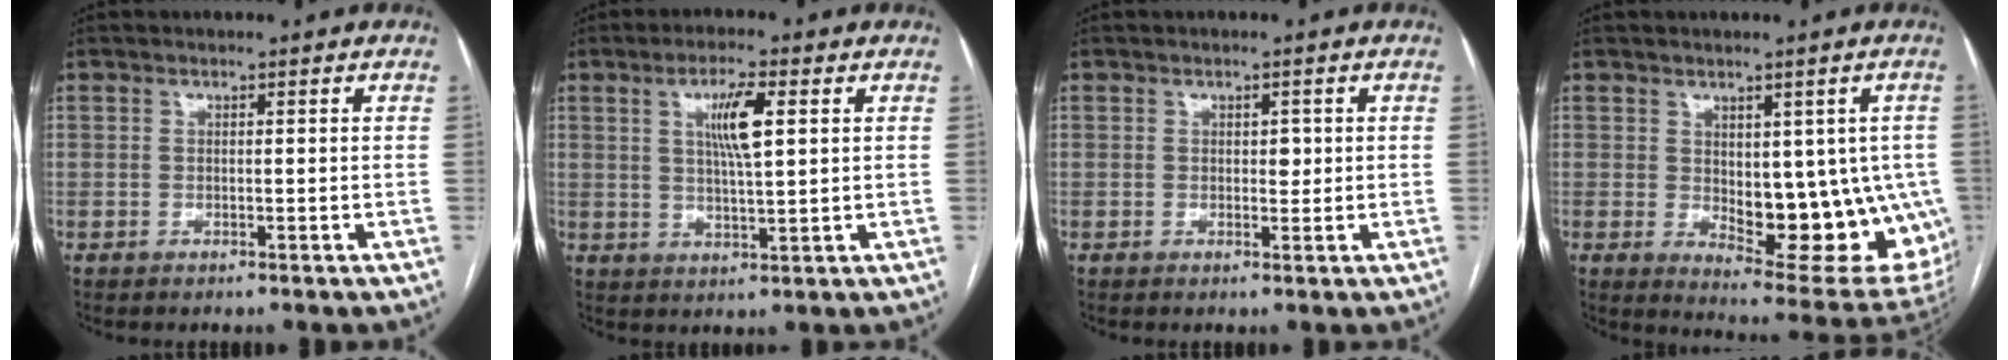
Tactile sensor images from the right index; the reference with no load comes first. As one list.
[{"total": 6.7, "force": [2.1, 0.9, 6.3], "torque": [-0.115, 0.002, 0.038]}, {"total": 1.6, "force": [0.2, 1.0, 1.2], "torque": [-0.014, 0.001, 0.003]}, {"total": 16.1, "force": [-1.7, 7.1, 14.4], "torque": [-0.133, -0.002, 0.000]}]